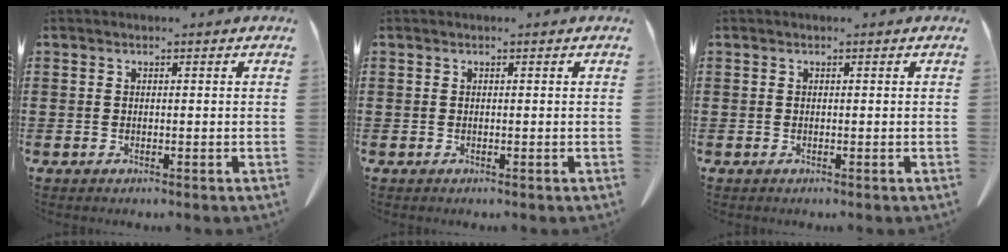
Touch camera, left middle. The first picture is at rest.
{"total": 0.0}
{"total": 0.0}